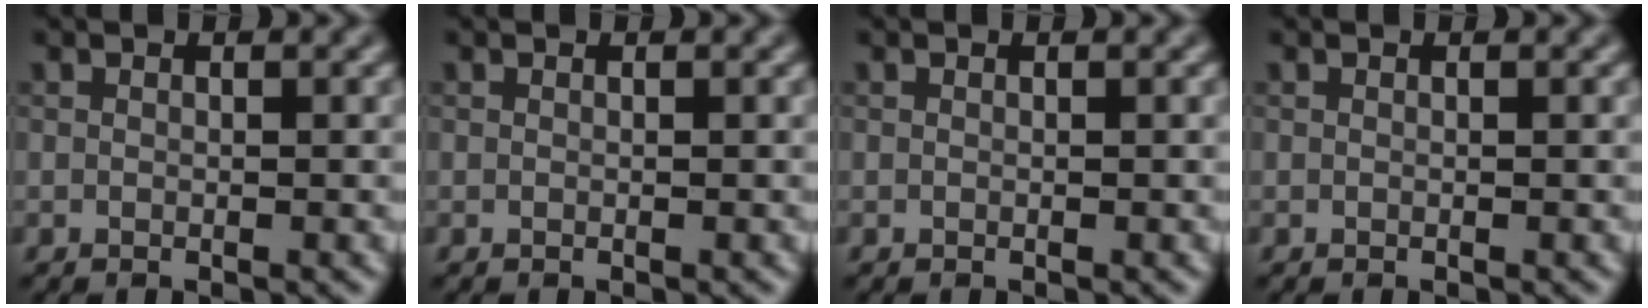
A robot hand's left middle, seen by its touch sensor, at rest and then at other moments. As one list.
[{"total": 0.0}, {"total": 0.0}, {"total": 0.0}]